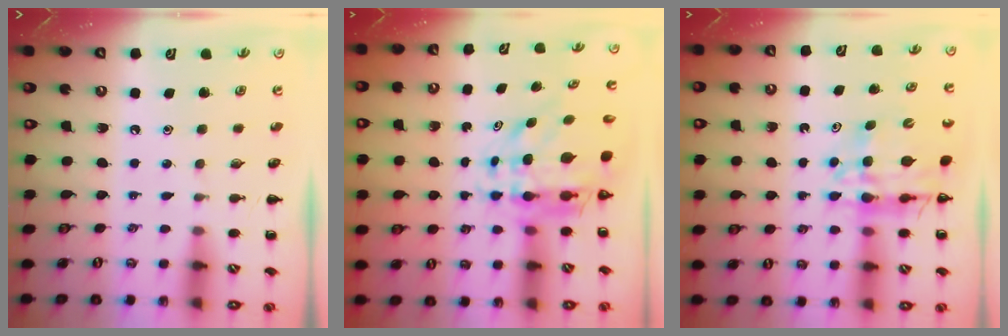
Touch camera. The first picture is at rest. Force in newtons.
{"total": 8.1, "press": 7.7, "slide": 2.5}
{"total": 12.4, "press": 11.7, "slide": 3.9}